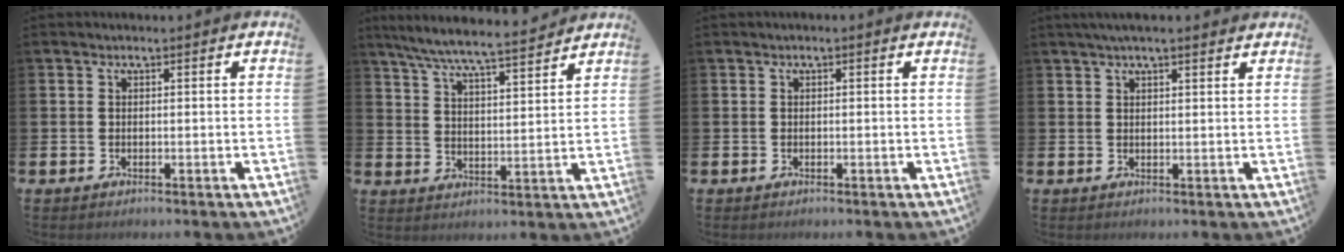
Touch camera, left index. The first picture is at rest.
{"total": 7.4, "force": [6.9, 0.2, 2.6], "torque": [-0.078, -0.044, 0.122]}
{"total": 0.0}
{"total": 2.9, "force": [2.4, 0.4, 1.5], "torque": [-0.024, -0.003, 0.041]}